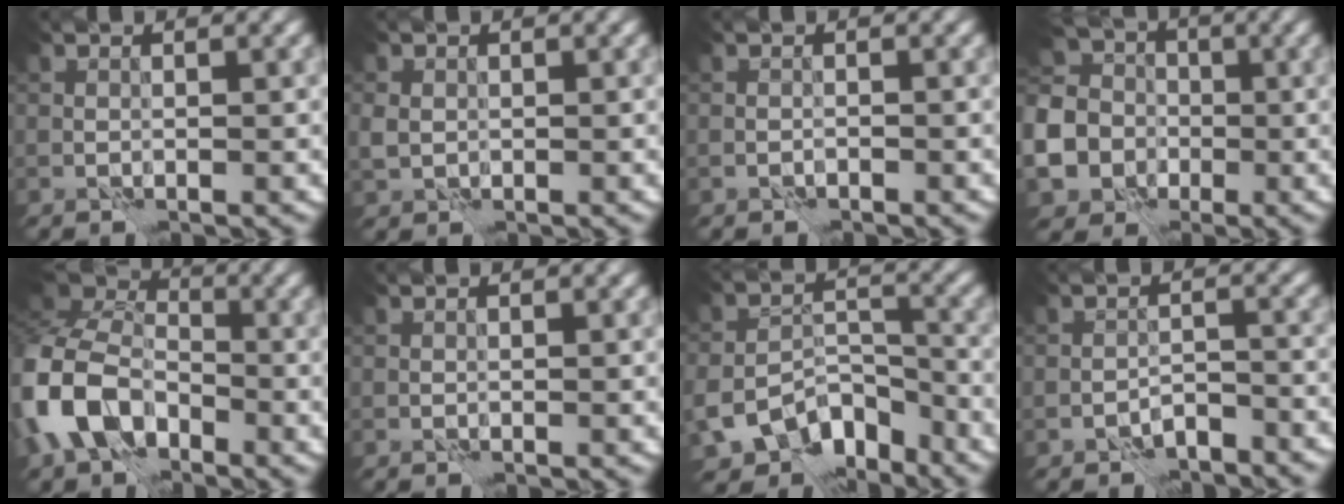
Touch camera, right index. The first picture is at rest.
{"total": 1.7, "force": [-0.1, 1.6, 0.7], "torque": [-0.019, -0.005, -0.003]}
{"total": 0.5, "force": [-0.5, 0.3, 0.1], "torque": [-0.002, 0.003, -0.010]}
{"total": 9.9, "force": [-3.7, 8.7, 3.2], "torque": [-0.097, -0.030, -0.075]}
{"total": 10.5, "force": [-4.3, 7.3, 6.3], "torque": [-0.158, -0.023, -0.094]}
{"total": 0.0}
{"total": 7.3, "force": [-4.8, 4.2, 3.6], "torque": [-0.050, -0.013, -0.083]}
{"total": 3.5, "force": [-2.9, 1.4, 1.6], "torque": [-0.021, 0.003, -0.047]}